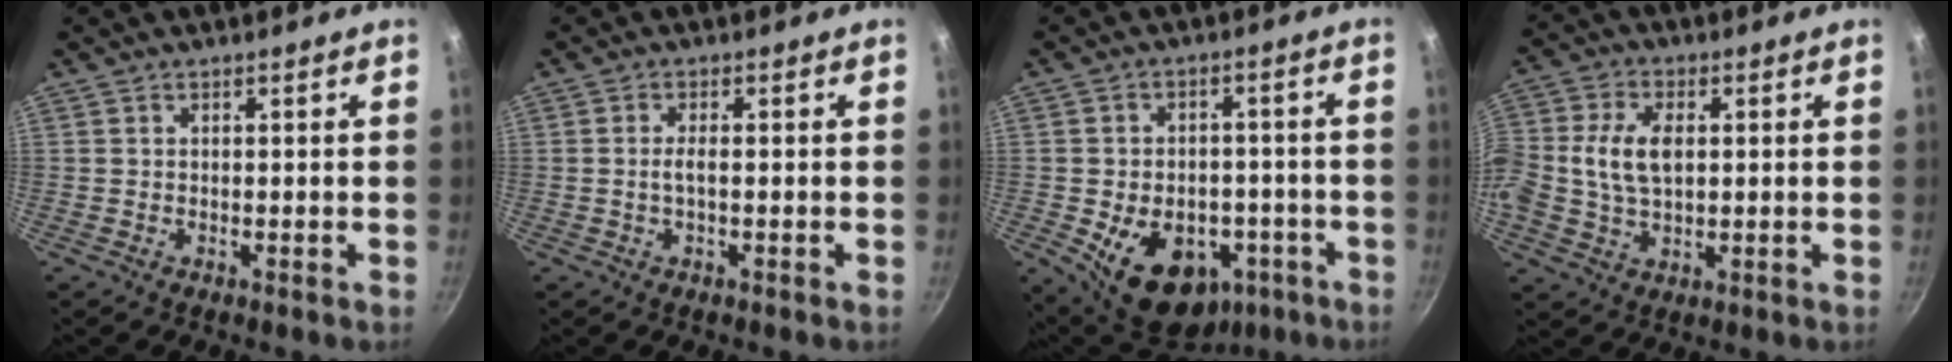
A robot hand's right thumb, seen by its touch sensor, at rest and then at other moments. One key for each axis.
{"total": 1.9, "fx": -0.3, "fy": 0.5, "fz": 1.9, "tx": -0.042, "ty": 0.005, "tz": -0.008}
{"total": 17.4, "fx": -6.6, "fy": 12.1, "fz": 10.5, "tx": -0.130, "ty": 0.026, "tz": -0.076}
{"total": 10.7, "fx": 0.9, "fy": 7.0, "fz": 8.0, "tx": -0.159, "ty": 0.021, "tz": 0.011}